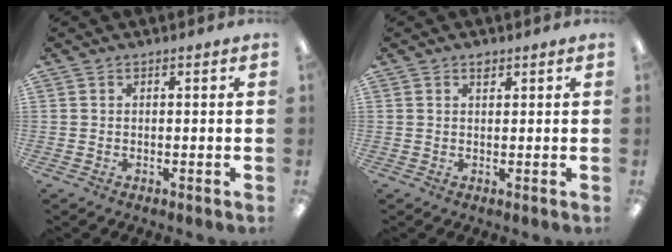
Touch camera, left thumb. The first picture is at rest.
{"total": 1.5, "force": [1.1, 0.8, 0.7], "torque": [-0.007, -0.002, 0.018]}